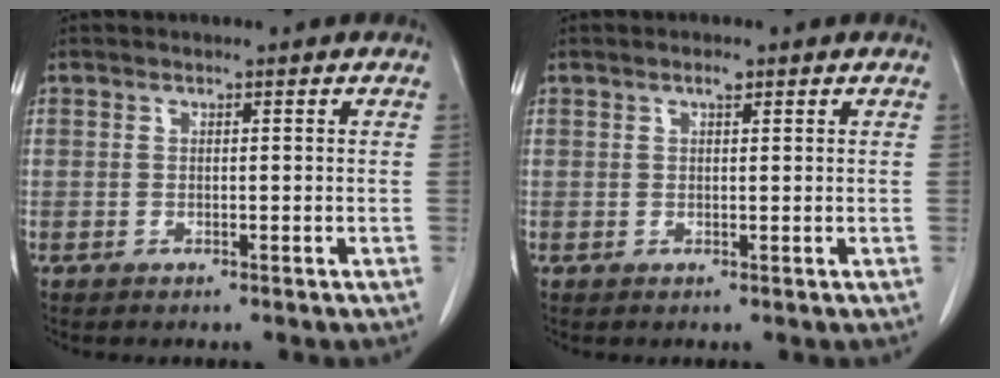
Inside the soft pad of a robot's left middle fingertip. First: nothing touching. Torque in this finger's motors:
{"motor_torque": [0.22, -0.18, -0.05, 0.02]}